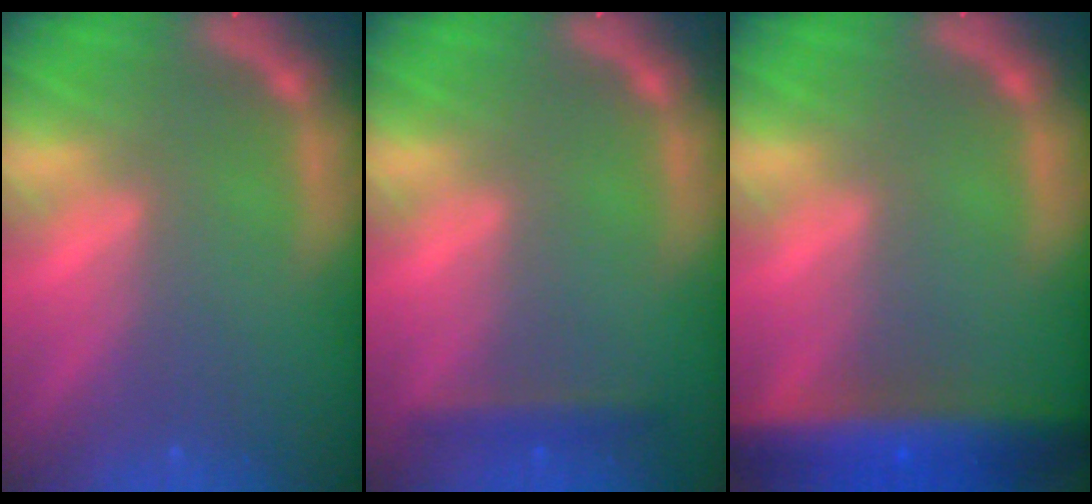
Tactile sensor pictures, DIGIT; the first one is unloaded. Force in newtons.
{"total": 1.9}
{"total": 8.6}